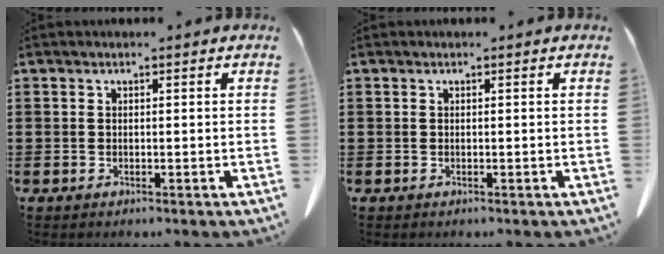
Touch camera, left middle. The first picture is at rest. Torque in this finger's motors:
{"motor_torque": [0.00, 0.00, -0.01, 0.00]}